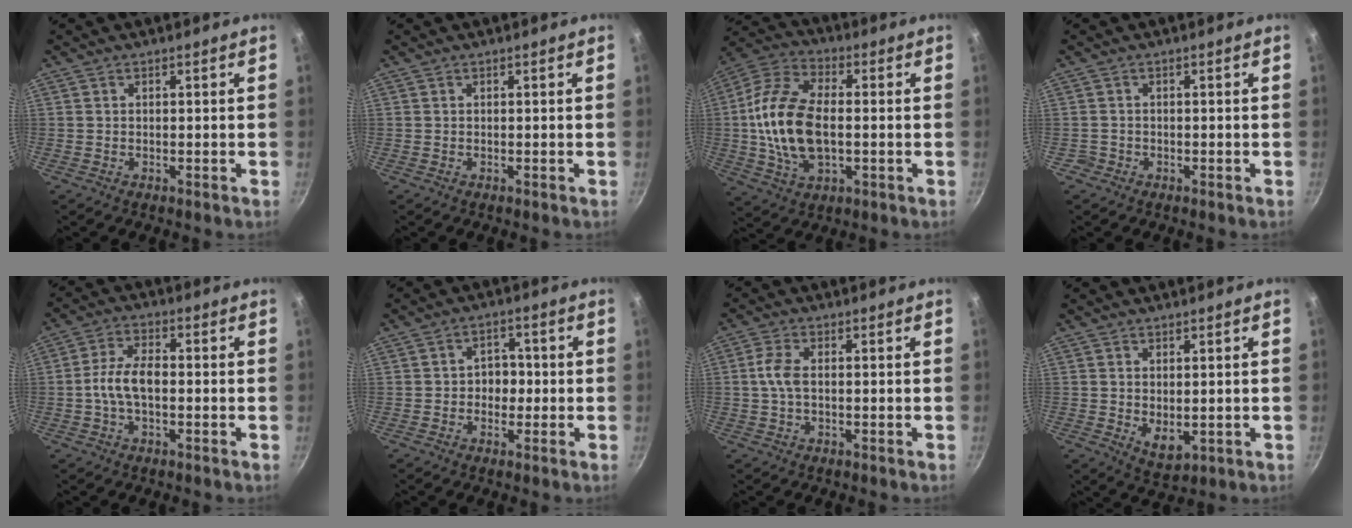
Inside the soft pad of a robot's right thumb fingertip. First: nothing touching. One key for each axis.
{"total": 0.0}
{"total": 17.1, "fx": -0.5, "fy": 9.6, "fz": 14.1, "tx": -0.270, "ty": 0.021, "tz": -0.019}
{"total": 1.2, "fx": -0.6, "fy": 1.0, "fz": 0.0, "tx": 0.005, "ty": 0.010, "tz": -0.008}
{"total": 7.1, "fx": -0.9, "fy": 3.7, "fz": 6.0, "tx": -0.113, "ty": 0.024, "tz": -0.025}
{"total": 4.3, "fx": -0.6, "fy": 3.6, "fz": 2.4, "tx": 0.003, "ty": 0.011, "tz": -0.012}
{"total": 4.1, "fx": 0.0, "fy": 2.1, "fz": 3.6, "tx": -0.085, "ty": 0.009, "tz": -0.005}
{"total": 4.9, "fx": 0.2, "fy": 2.9, "fz": 3.9, "tx": -0.058, "ty": -0.017, "tz": 0.013}